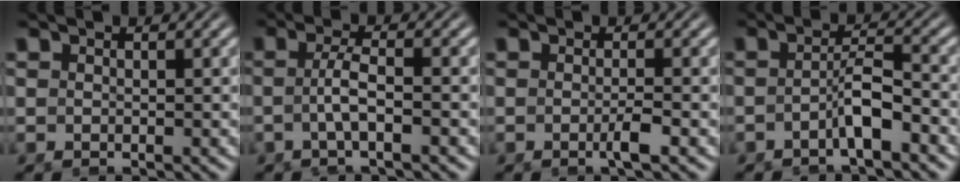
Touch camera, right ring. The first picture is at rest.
{"total": 2.8, "force": [-1.0, -0.1, 2.6], "torque": [-0.054, -0.007, -0.014]}
{"total": 1.5, "force": [-0.8, -0.4, 1.1], "torque": [-0.015, 0.000, -0.017]}
{"total": 2.8, "force": [-1.8, -0.2, 2.1], "torque": [-0.029, -0.008, -0.027]}